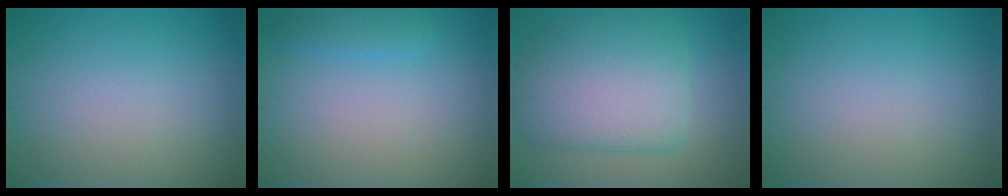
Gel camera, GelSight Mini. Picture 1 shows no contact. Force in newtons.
{"total": 1.4, "press": 1.4, "slide": 0.1}
{"total": 8.1, "press": 8.1, "slide": 0.8}
{"total": 0.0}